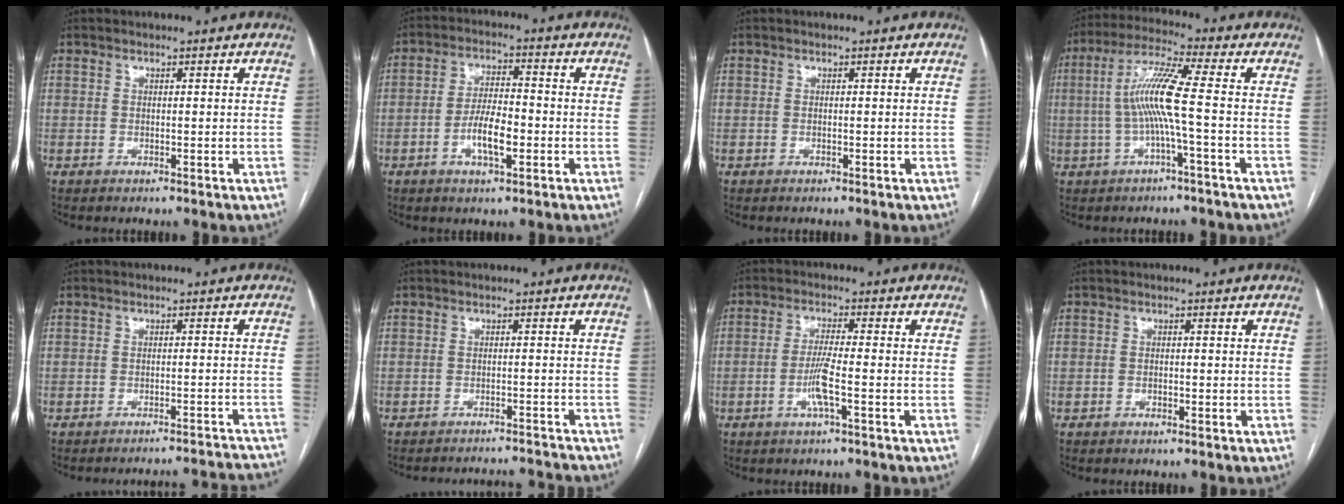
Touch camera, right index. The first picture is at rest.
{"total": 6.9, "force": [-2.4, 2.1, 6.1], "torque": [-0.119, 0.006, -0.044]}
{"total": 0.0}
{"total": 8.7, "force": [-0.9, -0.5, 8.6], "torque": [-0.174, 0.019, -0.021]}
{"total": 14.1, "force": [-14.0, -0.3, 1.8], "torque": [-0.009, 0.009, -0.158]}
{"total": 8.9, "force": [-8.9, -0.1, 0.5], "torque": [-0.004, 0.013, -0.110]}
{"total": 4.8, "force": [-1.8, 0.0, 4.5], "torque": [-0.092, -0.003, -0.036]}
{"total": 0.9, "force": [-0.6, 0.5, 0.3], "torque": [-0.009, 0.002, -0.008]}